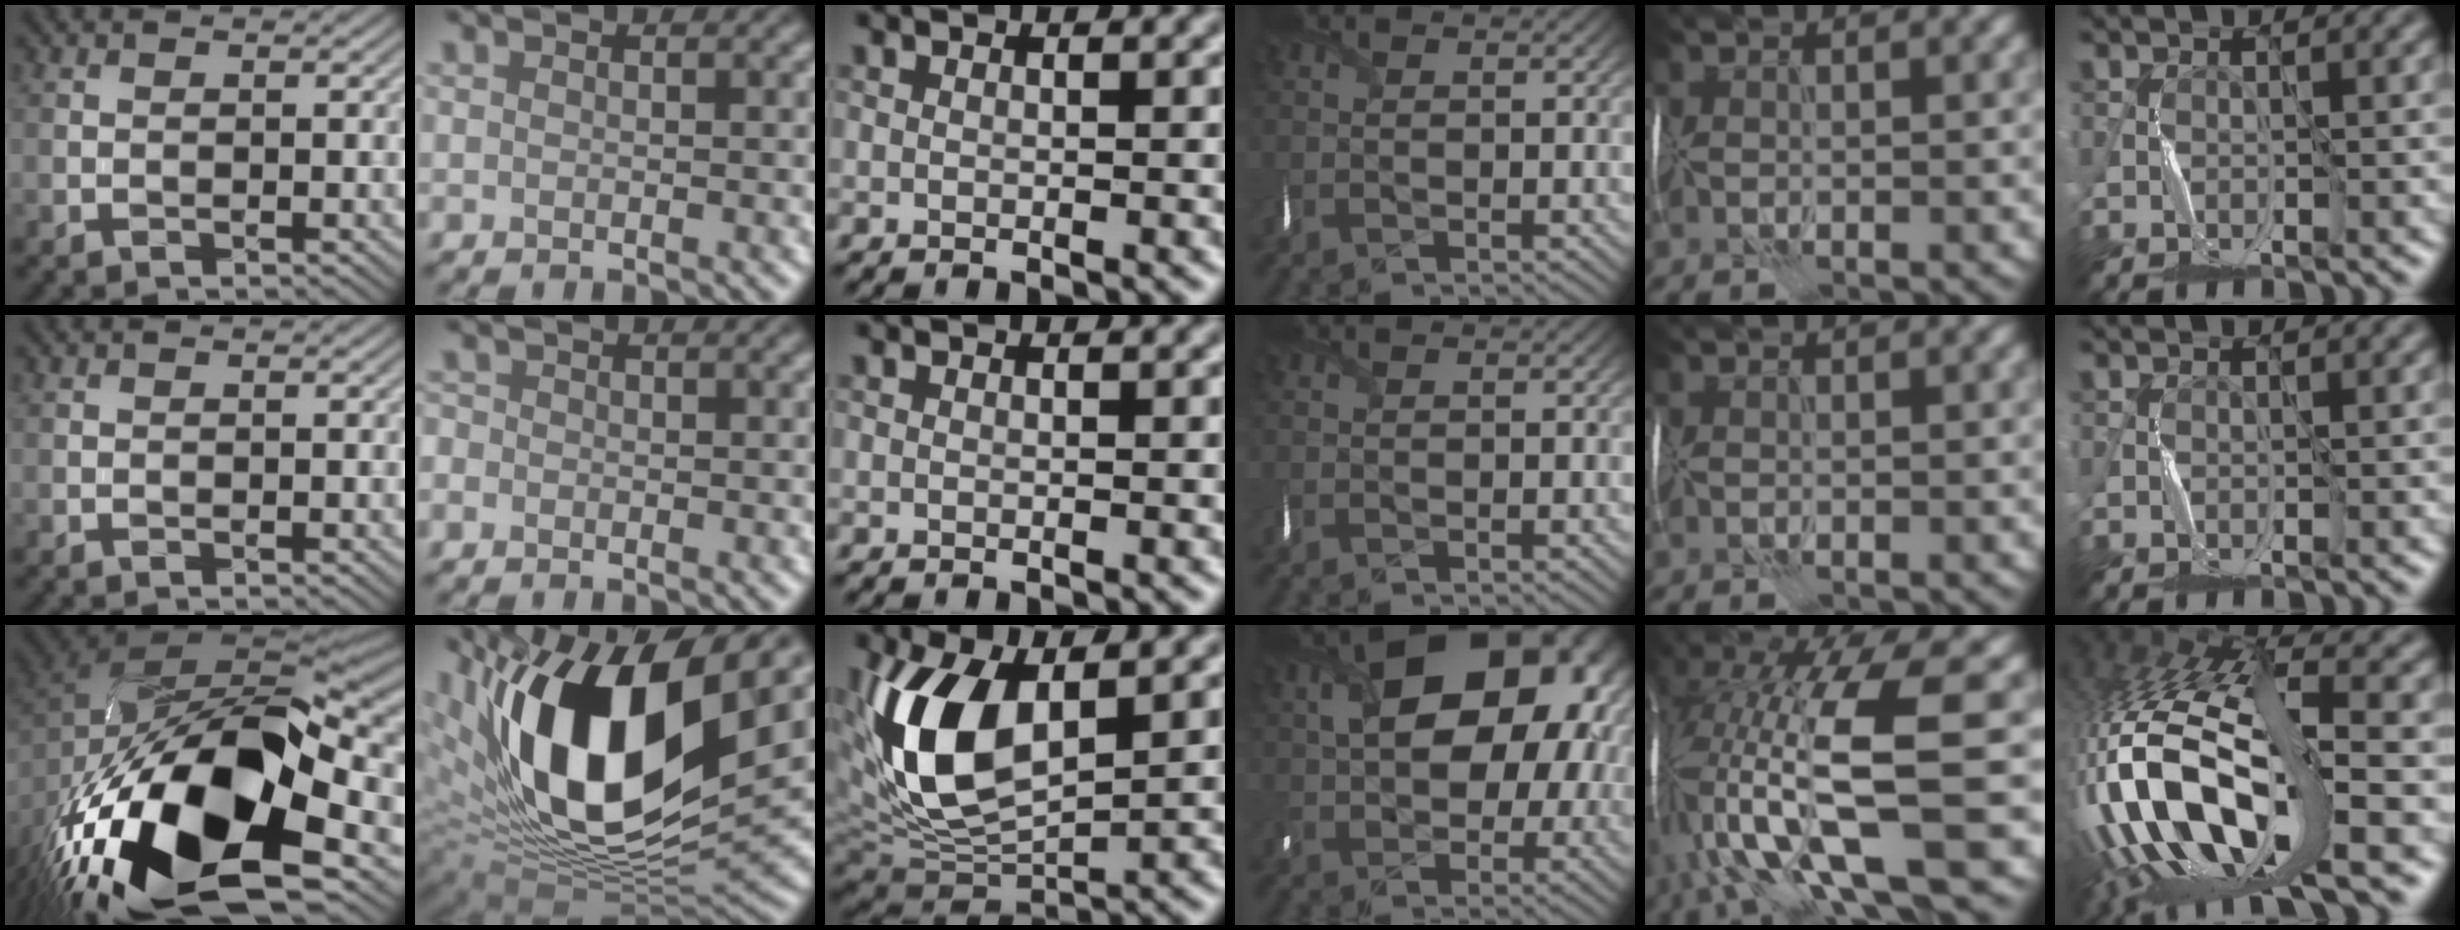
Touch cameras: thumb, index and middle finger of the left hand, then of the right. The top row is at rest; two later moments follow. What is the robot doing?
{"motion": "wrap", "object": "ribbon"}